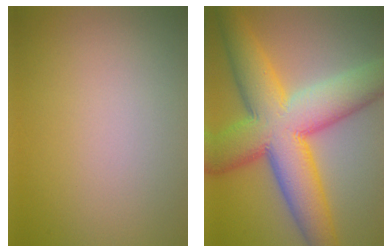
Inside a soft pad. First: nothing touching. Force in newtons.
{"total": 13.2, "press": 13.2, "slide": 0.2}